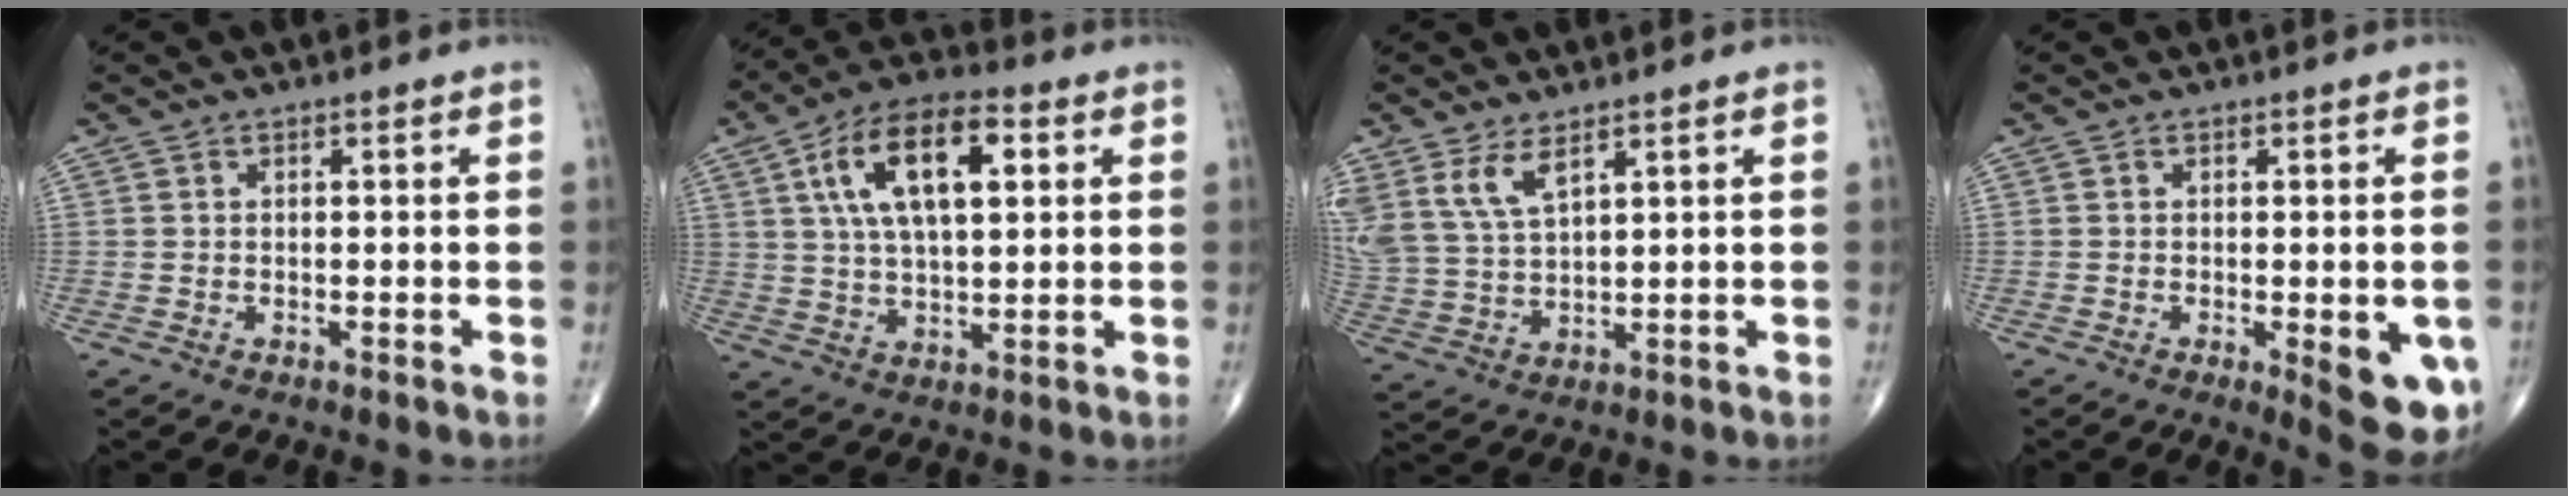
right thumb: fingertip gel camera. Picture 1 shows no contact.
{"total": 15.3, "force": [4.7, 7.1, 12.8], "torque": [-0.219, 0.009, 0.078]}
{"total": 8.5, "force": [5.1, 3.7, 5.7], "torque": [-0.116, -0.018, 0.116]}
{"total": 9.4, "force": [-2.7, 3.0, 8.5], "torque": [-0.088, -0.014, -0.027]}